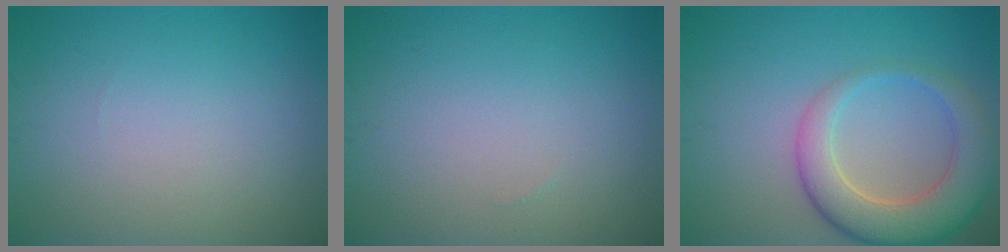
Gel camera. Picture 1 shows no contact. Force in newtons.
{"total": 0.0}
{"total": 6.6, "press": 6.6, "slide": 0.6}